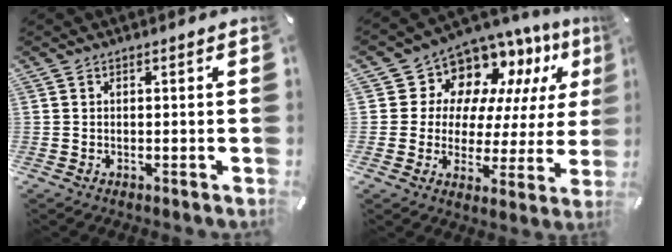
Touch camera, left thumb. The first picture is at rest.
{"total": 11.5, "force": [8.2, 7.8, 2.1], "torque": [-0.042, -0.083, 0.149]}